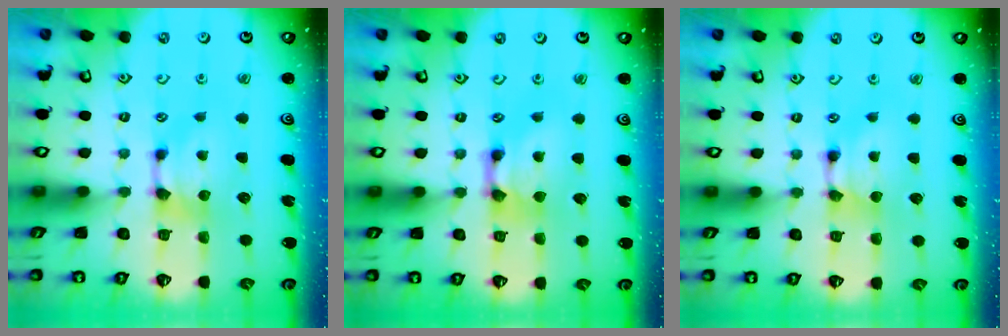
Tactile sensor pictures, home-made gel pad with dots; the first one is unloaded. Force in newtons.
{"total": 3.4, "press": 3.4, "slide": 0.3}
{"total": 1.5, "press": 1.5, "slide": 0.2}